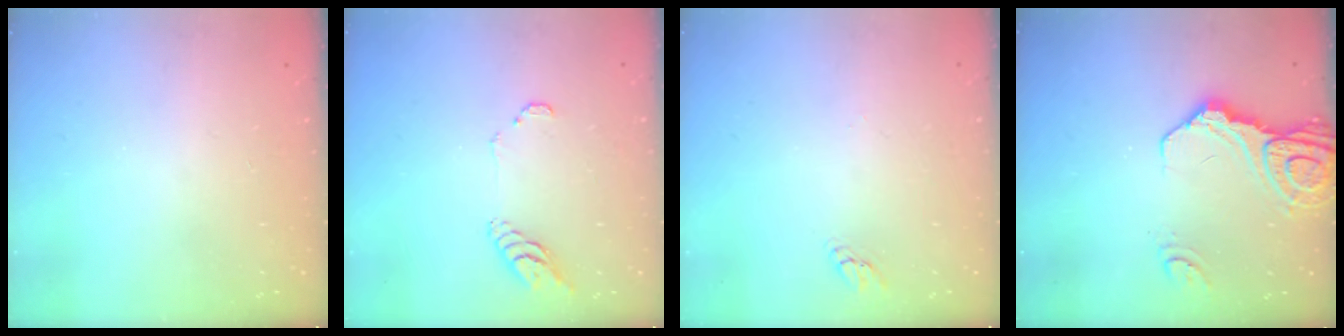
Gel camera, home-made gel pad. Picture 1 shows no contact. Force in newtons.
{"total": 6.3, "press": 6.3, "slide": 0.3}
{"total": 2.2, "press": 2.2, "slide": 0.2}
{"total": 13.9, "press": 13.8, "slide": 1.8}